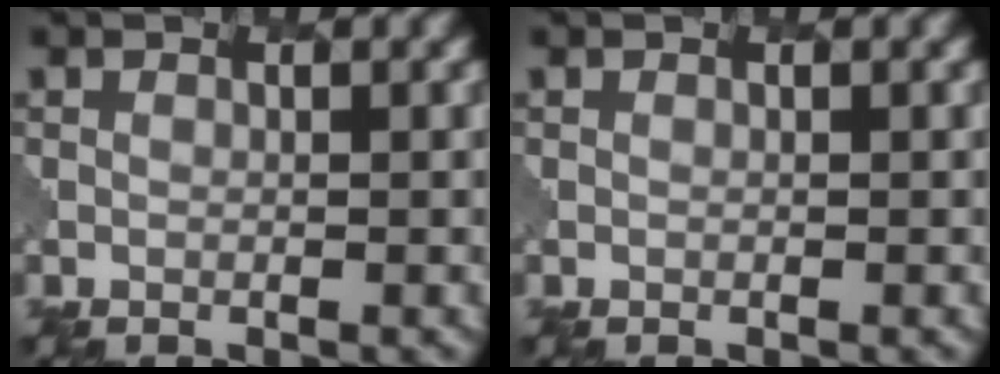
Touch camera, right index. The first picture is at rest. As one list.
[{"total": 0.0}]